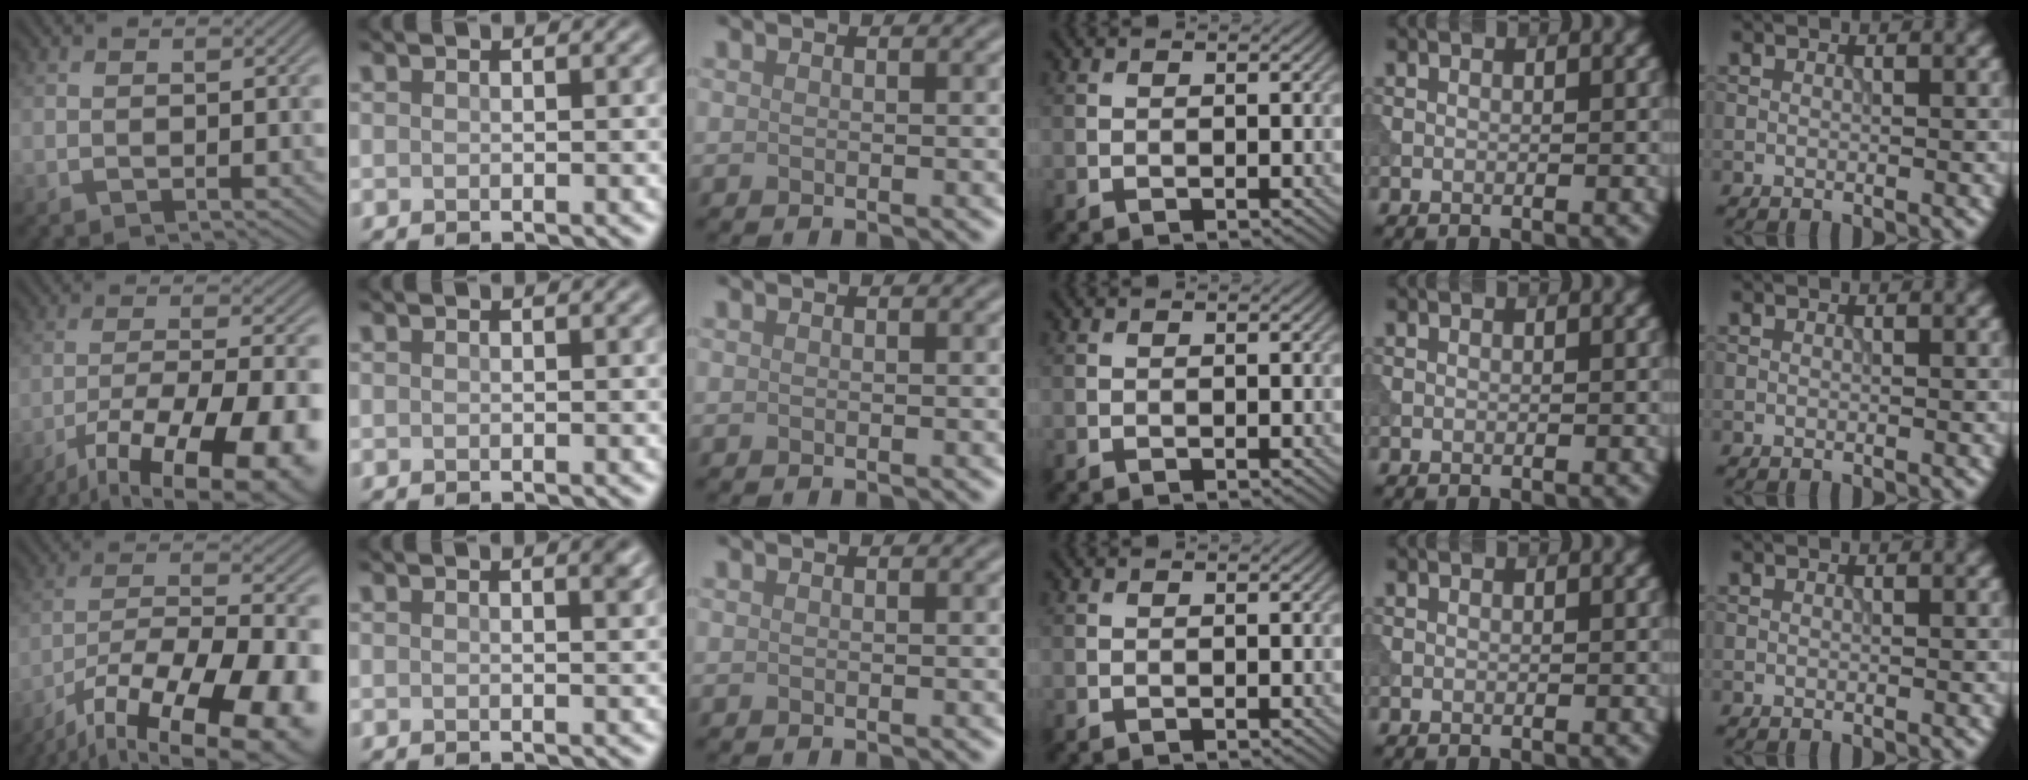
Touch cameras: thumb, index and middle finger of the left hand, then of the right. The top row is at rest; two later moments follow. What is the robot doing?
{"motion": "extract", "object": "tissue"}